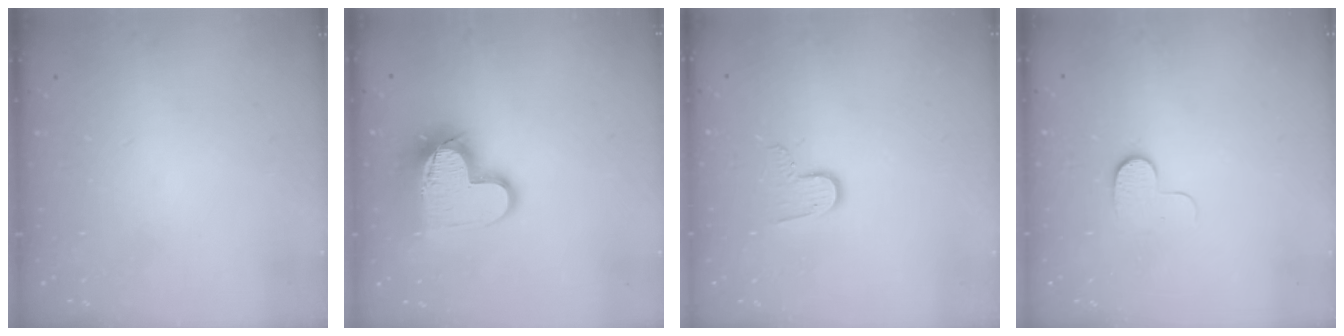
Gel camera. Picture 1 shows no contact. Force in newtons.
{"total": 15.8, "press": 15.8, "slide": 1.2}
{"total": 7.6, "press": 7.6, "slide": 0.6}
{"total": 5.5, "press": 5.4, "slide": 0.8}